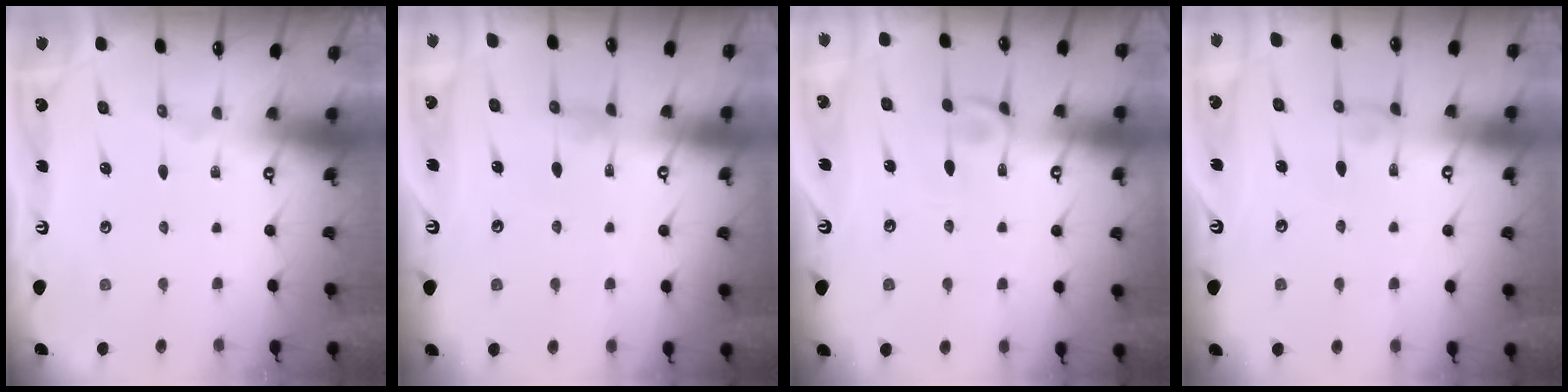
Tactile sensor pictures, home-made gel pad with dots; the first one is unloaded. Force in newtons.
{"total": 0.9, "press": 0.5, "slide": 0.7}
{"total": 2.4, "press": 2.4, "slide": 0.3}
{"total": 0.5, "press": 0.4, "slide": 0.4}